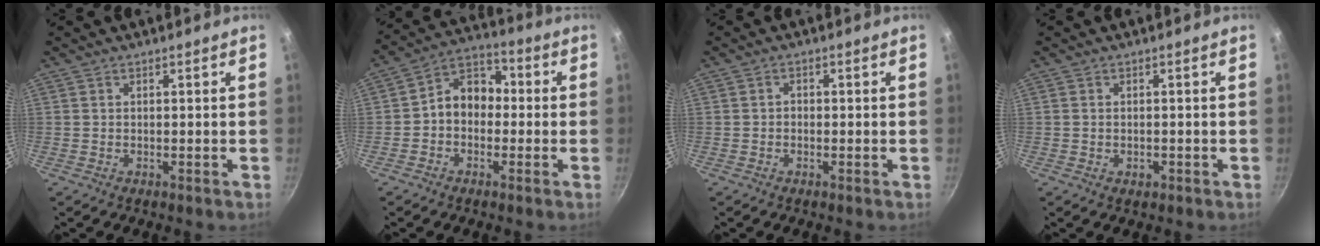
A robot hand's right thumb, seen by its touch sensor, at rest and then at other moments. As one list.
[{"total": 8.8, "force": [-0.8, 6.9, 5.4], "torque": [-0.048, 0.036, -0.036]}, {"total": 1.0, "force": [-0.4, 0.8, 0.5], "torque": [-0.007, 0.005, -0.009]}, {"total": 1.4, "force": [-0.4, 1.0, 0.9], "torque": [-0.011, 0.001, -0.007]}]